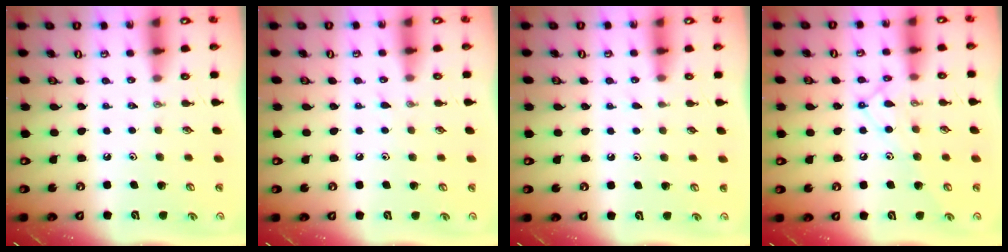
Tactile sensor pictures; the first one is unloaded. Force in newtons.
{"total": 4.9, "press": 4.8, "slide": 0.5}
{"total": 1.6, "press": 1.6, "slide": 0.3}
{"total": 12.3, "press": 12.3, "slide": 0.8}